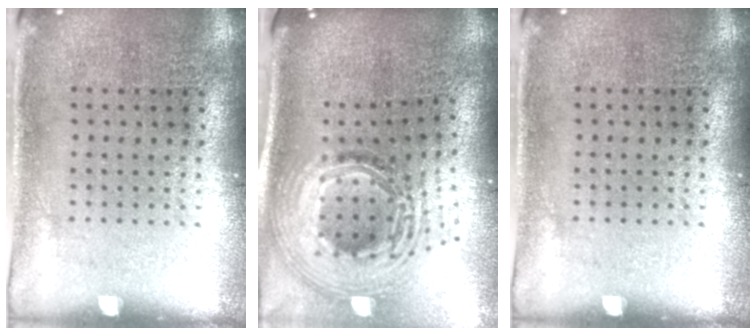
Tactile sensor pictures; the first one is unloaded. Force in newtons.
{"total": 2.9, "press": 2.1, "slide": 2.1}
{"total": 0.0}